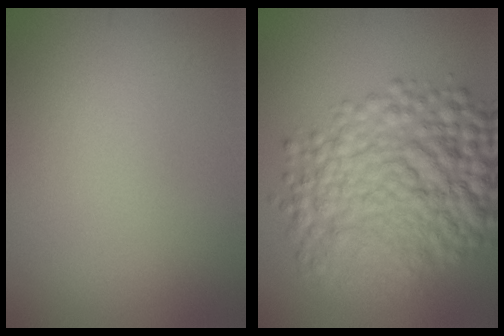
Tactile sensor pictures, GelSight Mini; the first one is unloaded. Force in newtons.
{"total": 9.7, "press": 9.7, "slide": 0.1}